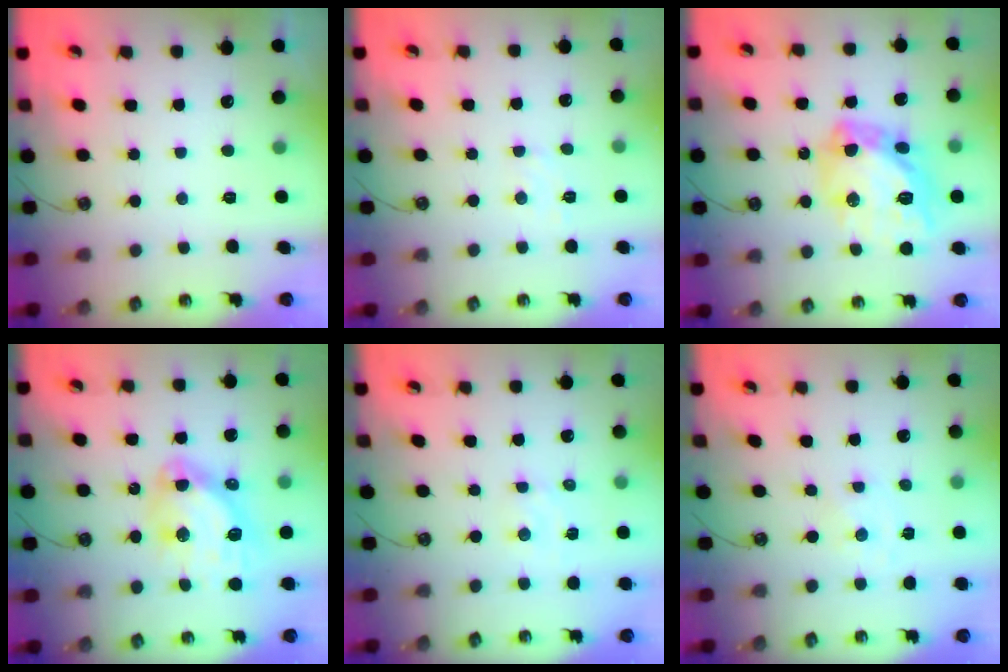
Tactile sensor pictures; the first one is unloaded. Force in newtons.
{"total": 5.4, "press": 5.3, "slide": 0.6}
{"total": 19.8, "press": 19.7, "slide": 2.1}
{"total": 13.5, "press": 13.4, "slide": 1.7}
{"total": 1.5, "press": 1.5, "slide": 0.3}
{"total": 0.0}